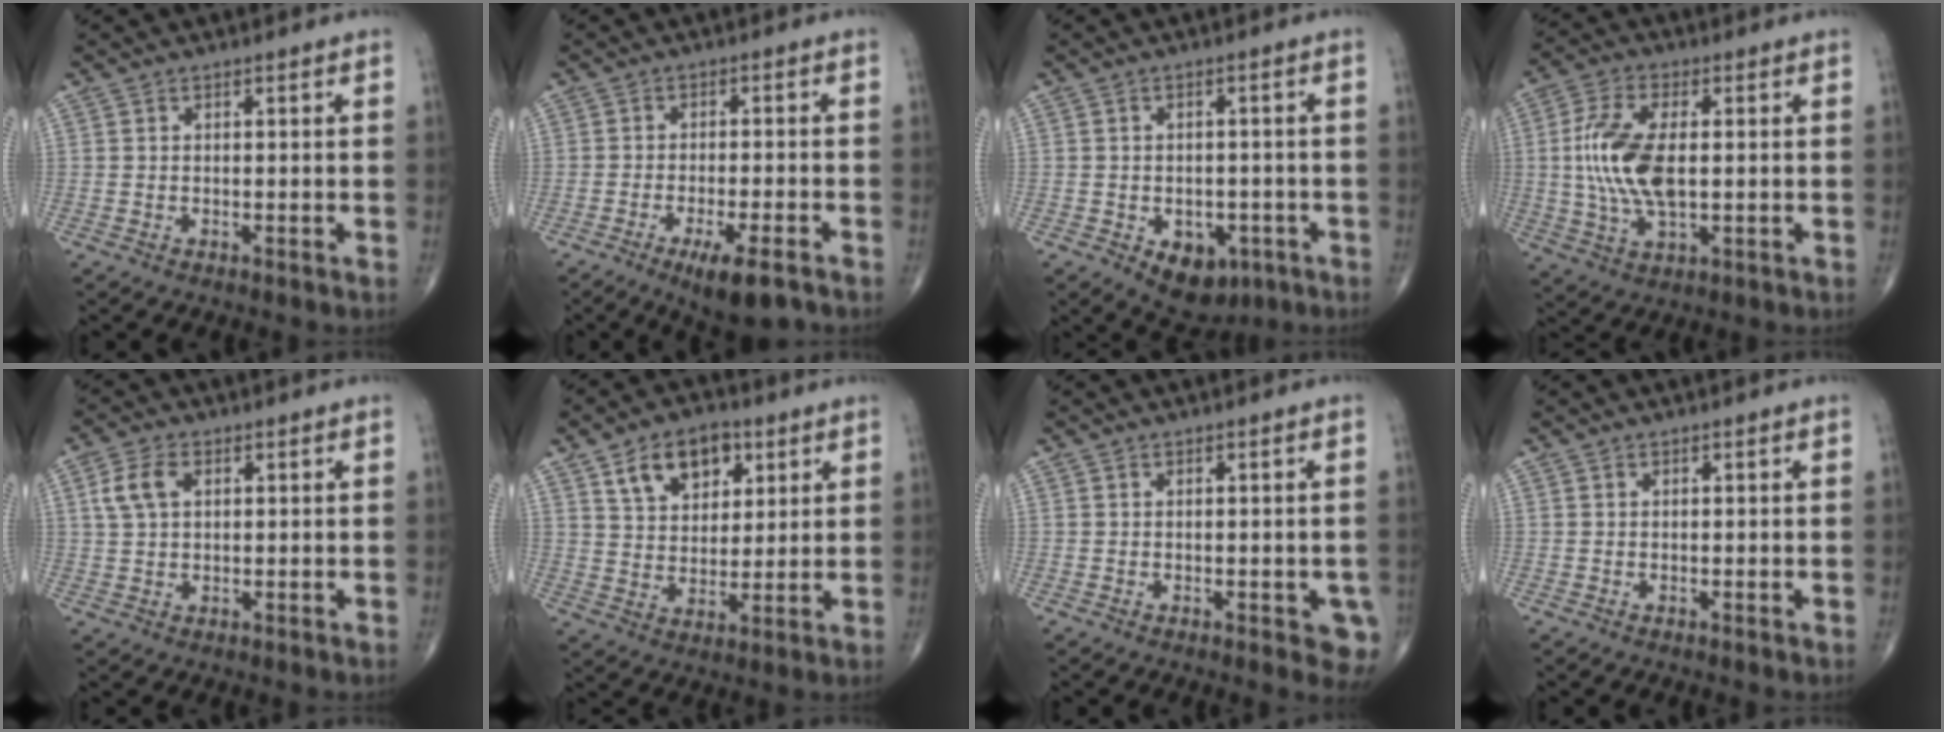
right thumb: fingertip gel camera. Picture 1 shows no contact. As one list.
[{"total": 7.9, "force": [-4.8, 1.9, 5.9], "torque": [-0.090, 0.006, -0.071]}, {"total": 8.5, "force": [-3.5, 5.7, 5.2], "torque": [-0.042, 0.013, -0.036]}, {"total": 13.0, "force": [0.5, 6.3, 11.4], "torque": [-0.245, 0.001, 0.009]}, {"total": 5.3, "force": [1.6, 3.3, 3.8], "torque": [-0.081, 0.007, 0.030]}, {"total": 11.5, "force": [5.5, 7.4, 6.8], "torque": [-0.076, -0.019, 0.096]}, {"total": 4.6, "force": [-1.4, 1.9, 4.0], "torque": [-0.020, -0.004, -0.015]}, {"total": 0.0}]